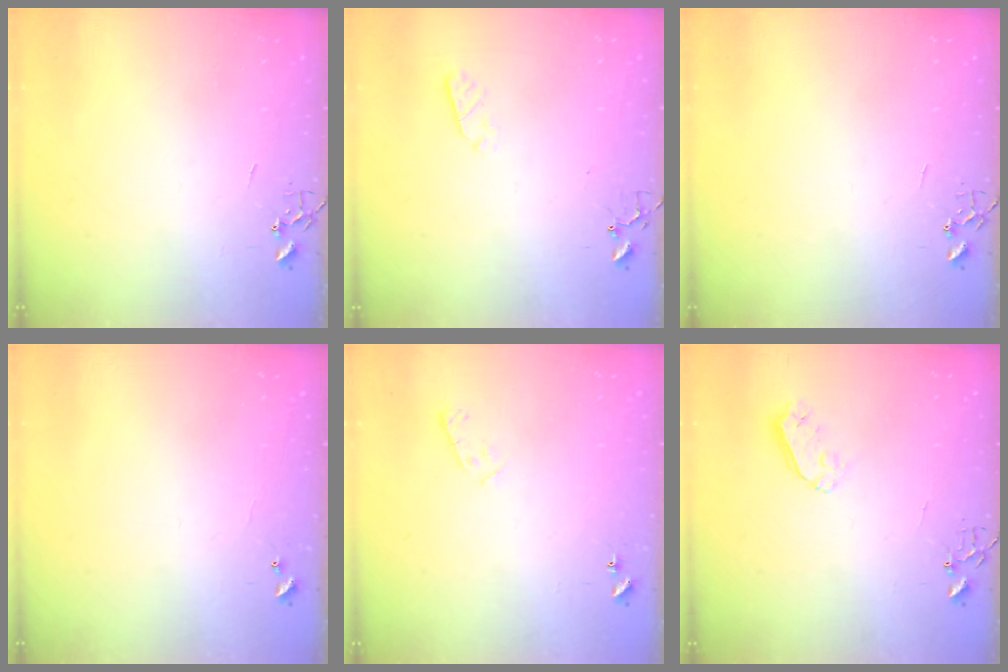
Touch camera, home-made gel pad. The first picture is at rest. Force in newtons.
{"total": 3.2, "press": 3.1, "slide": 0.5}
{"total": 0.0}
{"total": 5.1, "press": 5.0, "slide": 0.3}
{"total": 4.5, "press": 4.5, "slide": 0.4}
{"total": 5.2, "press": 5.1, "slide": 0.5}